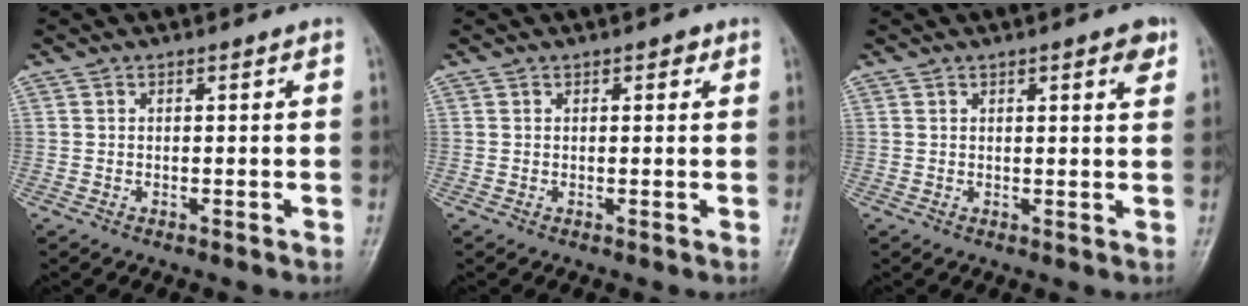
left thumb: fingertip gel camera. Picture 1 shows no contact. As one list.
[{"total": 1.4, "force": [0.7, 0.8, 0.9], "torque": [-0.004, 0.001, 0.006]}, {"total": 3.2, "force": [1.8, 0.8, 2.5], "torque": [-0.027, -0.007, 0.021]}]